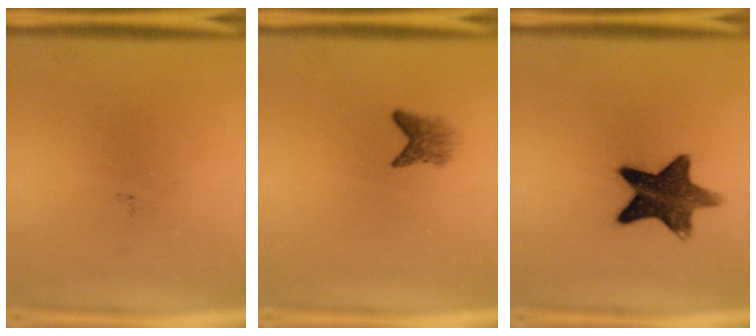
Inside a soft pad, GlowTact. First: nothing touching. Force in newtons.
{"total": 2.3}
{"total": 11.9}